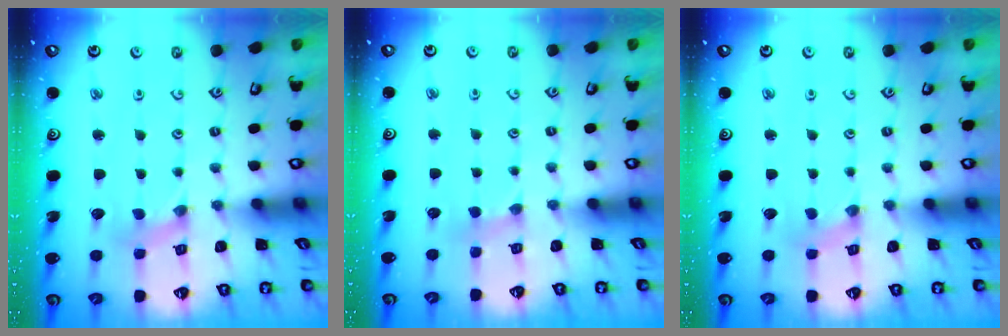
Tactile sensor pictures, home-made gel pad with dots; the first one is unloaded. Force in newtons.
{"total": 2.6, "press": 2.6, "slide": 0.4}
{"total": 0.0}